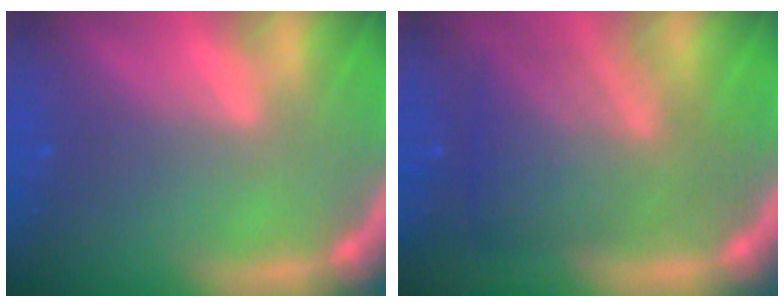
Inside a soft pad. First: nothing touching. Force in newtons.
{"total": 7.1}